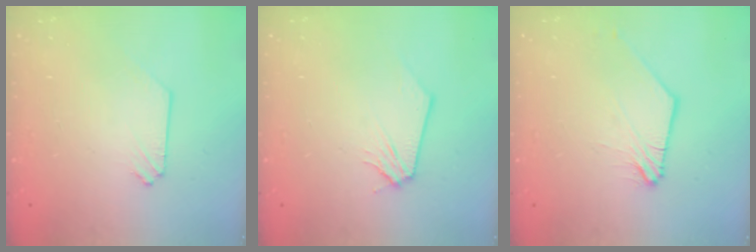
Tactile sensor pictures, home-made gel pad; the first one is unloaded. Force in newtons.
{"total": 0.0}
{"total": 1.6, "press": 1.6, "slide": 0.1}